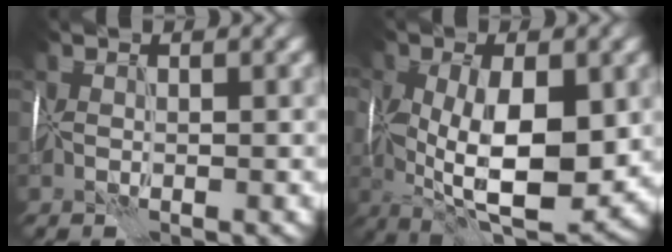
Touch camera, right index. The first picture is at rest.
{"total": 10.5, "force": [-1.4, 5.3, 9.0], "torque": [-0.151, -0.022, -0.018]}